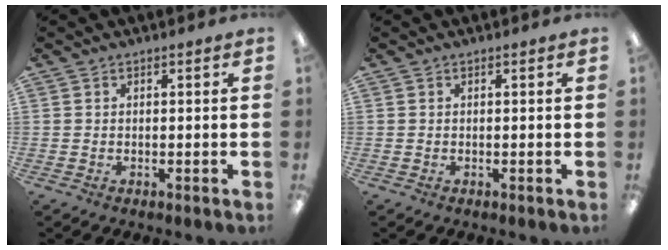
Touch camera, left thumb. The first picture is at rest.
{"total": 0.0}